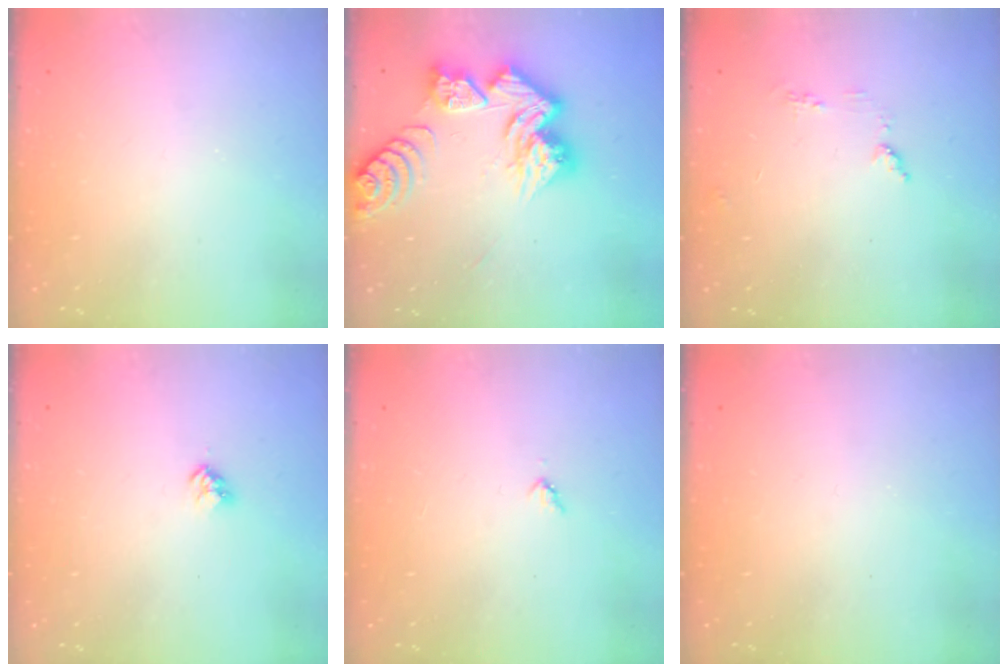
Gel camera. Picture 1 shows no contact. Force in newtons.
{"total": 16.4, "press": 16.4, "slide": 1.5}
{"total": 5.3, "press": 5.2, "slide": 0.6}
{"total": 2.8, "press": 2.8, "slide": 0.4}
{"total": 3.0, "press": 3.0, "slide": 0.3}
{"total": 0.0}